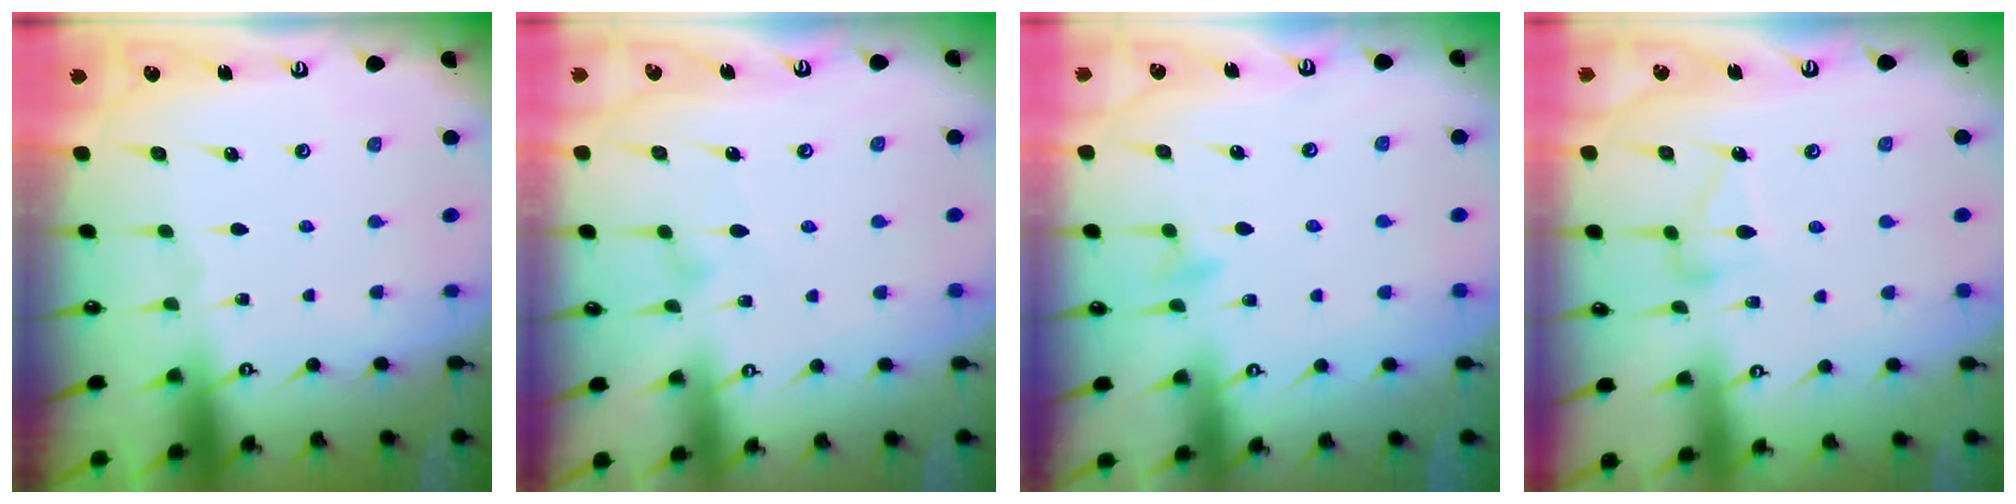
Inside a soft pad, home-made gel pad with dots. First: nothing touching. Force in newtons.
{"total": 5.4, "press": 5.4, "slide": 0.3}
{"total": 5.4, "press": 5.4, "slide": 0.7}
{"total": 9.5, "press": 9.5, "slide": 0.4}